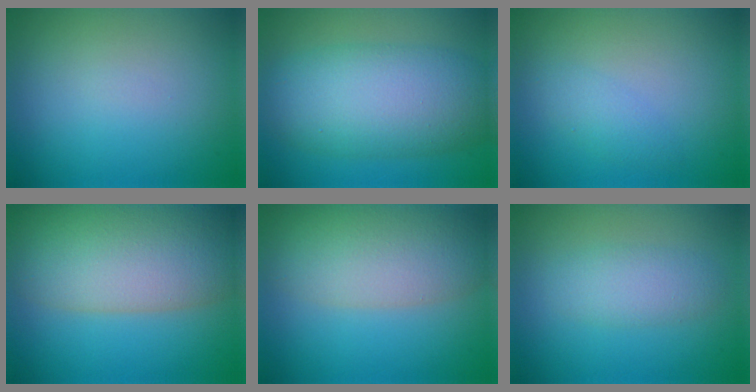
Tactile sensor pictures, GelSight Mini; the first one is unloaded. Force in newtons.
{"total": 9.3, "press": 9.3, "slide": 0.1}
{"total": 1.4, "press": 1.4, "slide": 0.0}
{"total": 11.7, "press": 11.7, "slide": 0.7}
{"total": 7.4, "press": 7.4, "slide": 0.3}
{"total": 2.7, "press": 2.7, "slide": 0.1}